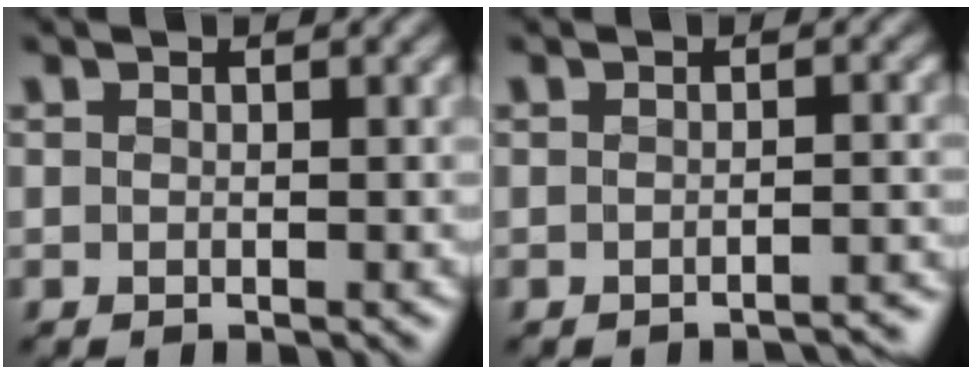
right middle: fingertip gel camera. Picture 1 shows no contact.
{"total": 1.8, "force": [-1.8, 0.1, 0.5], "torque": [-0.005, 0.004, -0.017]}